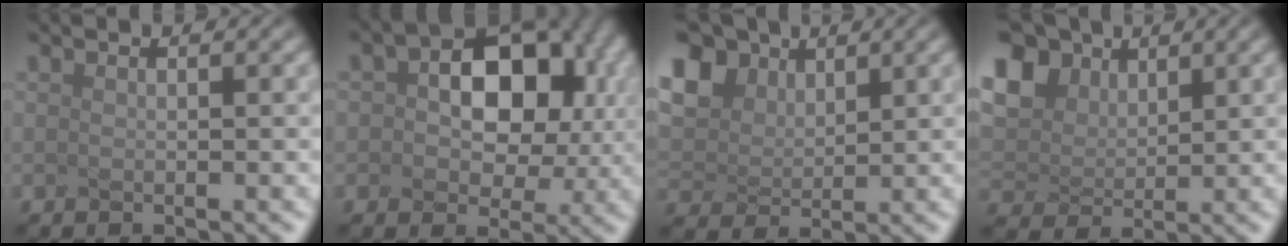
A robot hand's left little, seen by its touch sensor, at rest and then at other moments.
{"total": 7.5, "force": [0.4, 4.9, 5.7], "torque": [-0.104, 0.001, 0.035]}
{"total": 4.4, "force": [2.6, 3.0, 2.0], "torque": [-0.101, 0.012, 0.077]}
{"total": 5.2, "force": [2.8, 3.6, 2.5], "torque": [-0.109, 0.016, 0.079]}